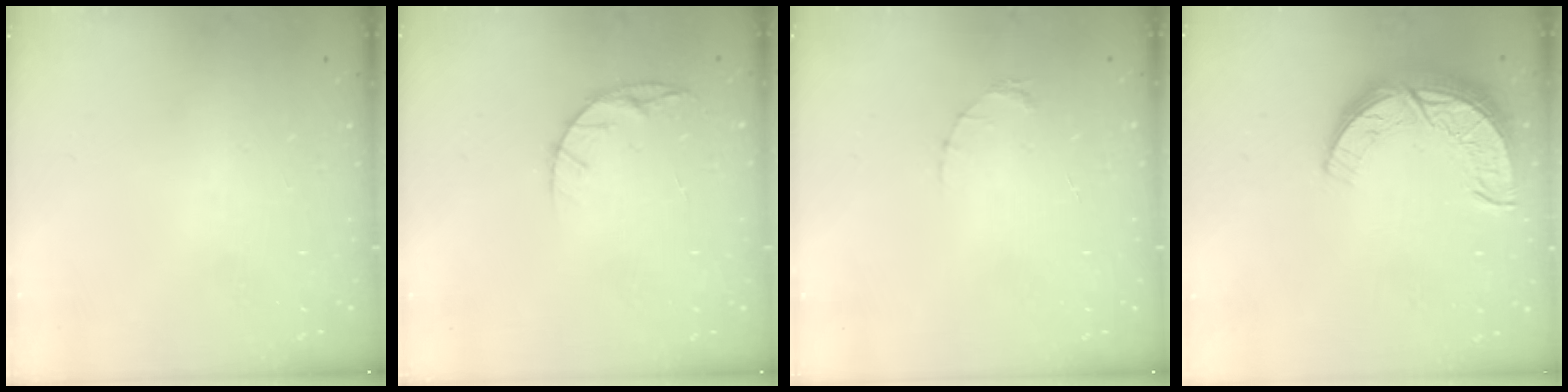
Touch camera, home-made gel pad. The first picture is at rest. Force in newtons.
{"total": 5.8, "press": 5.8, "slide": 0.6}
{"total": 1.6, "press": 1.5, "slide": 0.3}
{"total": 11.9, "press": 11.9, "slide": 0.8}